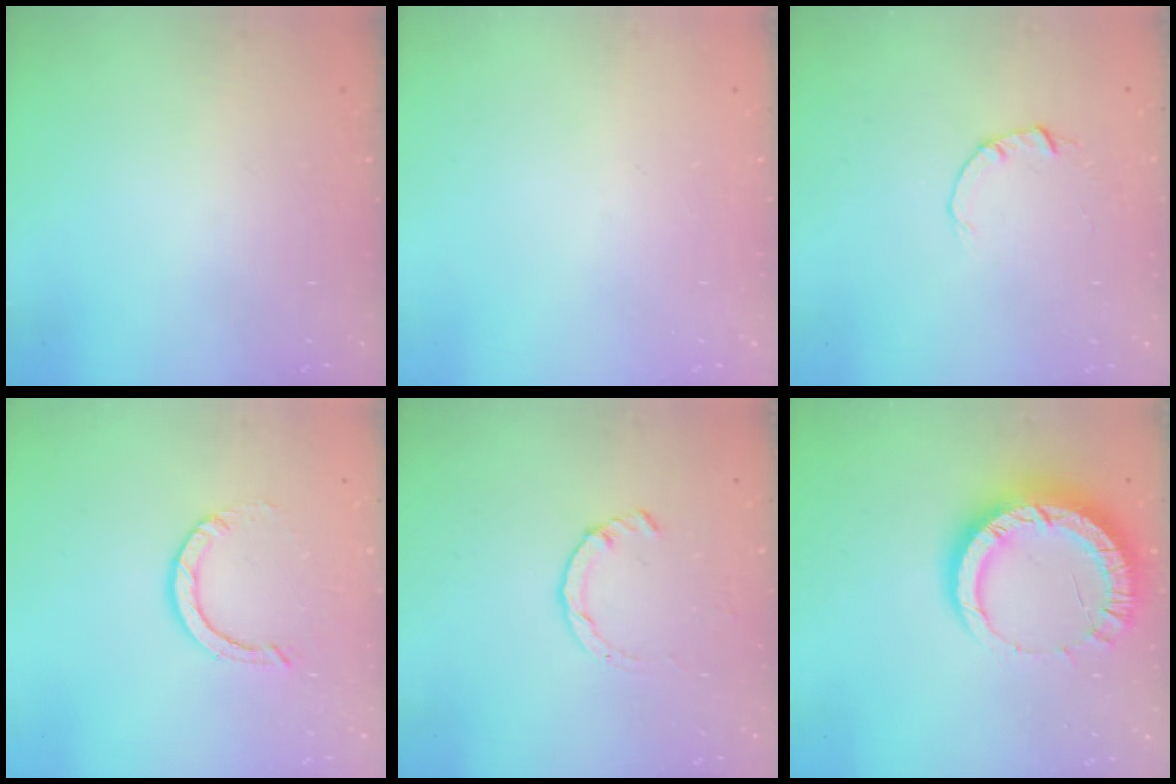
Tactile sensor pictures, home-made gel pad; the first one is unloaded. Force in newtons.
{"total": 0.0}
{"total": 2.0, "press": 2.0, "slide": 0.3}
{"total": 3.9, "press": 3.8, "slide": 0.4}
{"total": 2.8, "press": 2.8, "slide": 0.4}
{"total": 12.8, "press": 12.8, "slide": 1.2}